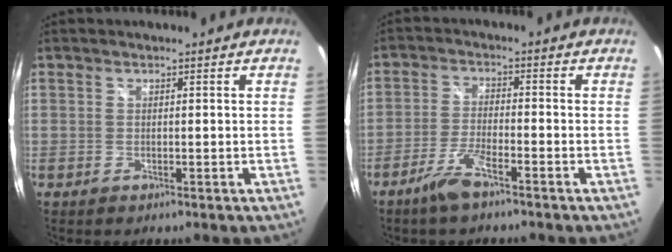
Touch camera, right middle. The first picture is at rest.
{"total": 5.9, "force": [-4.3, 0.8, 3.9], "torque": [-0.094, -0.004, -0.084]}